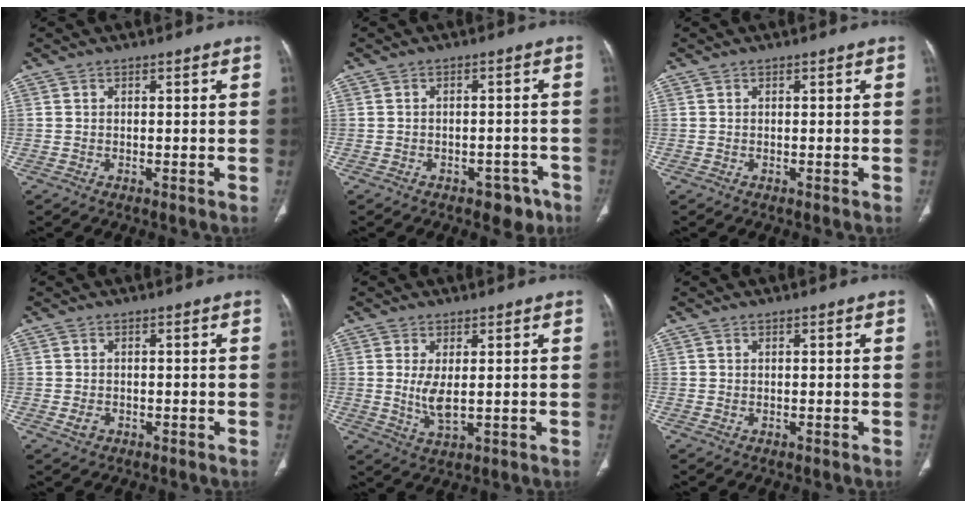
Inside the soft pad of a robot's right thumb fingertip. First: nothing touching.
{"total": 4.7, "force": [-3.2, 2.8, 1.9], "torque": [-0.005, 0.023, -0.039]}
{"total": 0.0}
{"total": 1.7, "force": [-0.6, 1.4, 0.9], "torque": [-0.015, 0.003, -0.007]}
{"total": 4.9, "force": [0.4, 2.0, 4.4], "torque": [-0.090, -0.017, 0.017]}
{"total": 0.0}